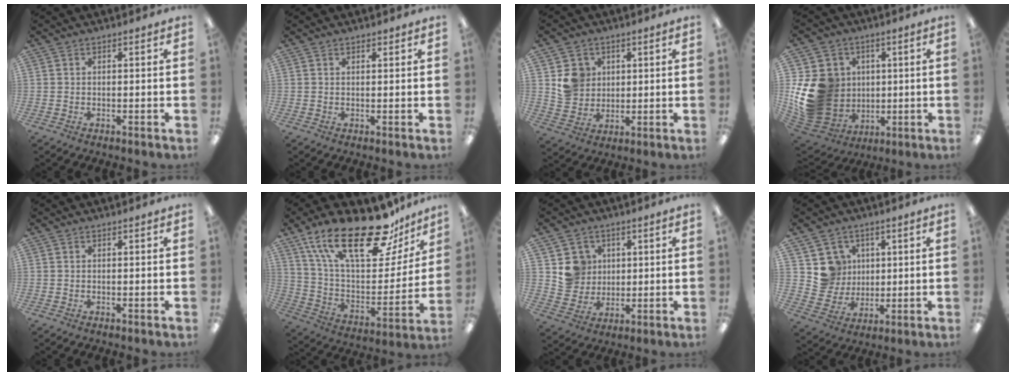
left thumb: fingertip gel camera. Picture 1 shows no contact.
{"total": 0.7, "force": [0.6, 0.3, 0.3], "torque": [-0.005, 0.001, 0.011]}
{"total": 7.3, "force": [2.7, 6.7, 1.5], "torque": [-0.022, -0.001, 0.053]}
{"total": 18.5, "force": [0.6, 16.2, 9.0], "torque": [-0.188, -0.009, 0.035]}
{"total": 0.0}
{"total": 27.3, "force": [18.1, 10.4, 17.7], "torque": [-0.299, -0.105, 0.310]}
{"total": 7.9, "force": [2.9, 7.3, 0.8], "torque": [-0.017, -0.004, 0.059]}
{"total": 8.3, "force": [3.1, 7.7, 0.7], "torque": [-0.020, -0.008, 0.066]}